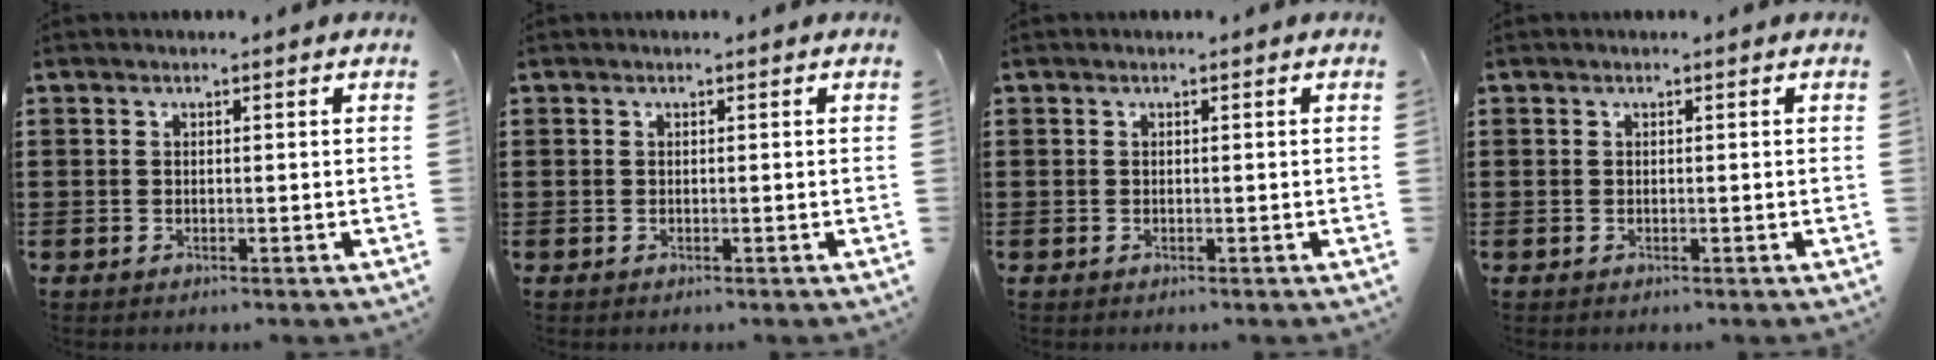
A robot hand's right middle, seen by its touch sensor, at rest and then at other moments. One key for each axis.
{"total": 0.0}
{"total": 0.0}
{"total": 0.0}